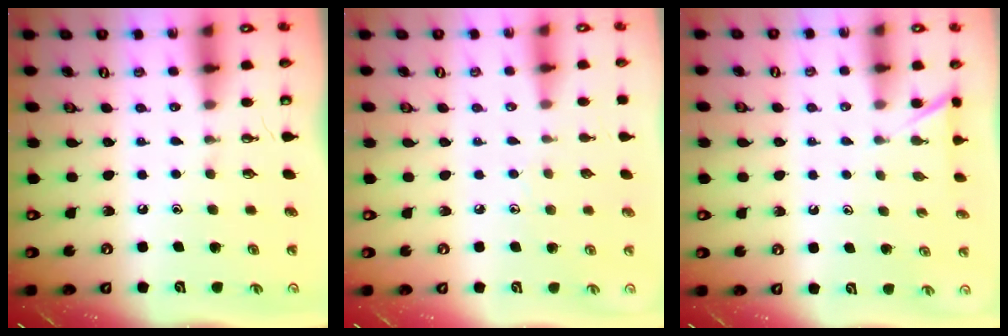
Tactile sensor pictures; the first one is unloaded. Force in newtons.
{"total": 2.9, "press": 2.8, "slide": 0.2}
{"total": 2.7, "press": 2.7, "slide": 0.3}